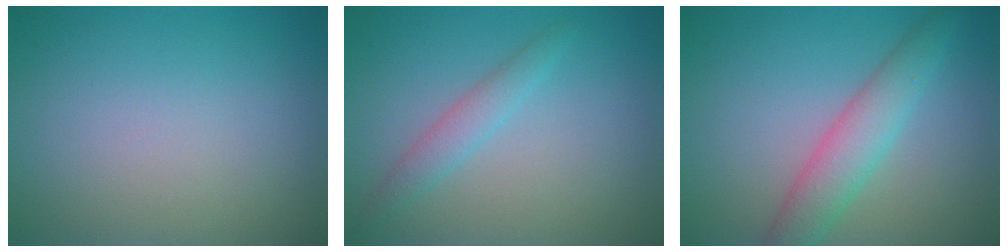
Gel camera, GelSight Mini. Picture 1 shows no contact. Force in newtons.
{"total": 1.8, "press": 1.8, "slide": 0.0}
{"total": 3.9, "press": 3.9, "slide": 0.0}